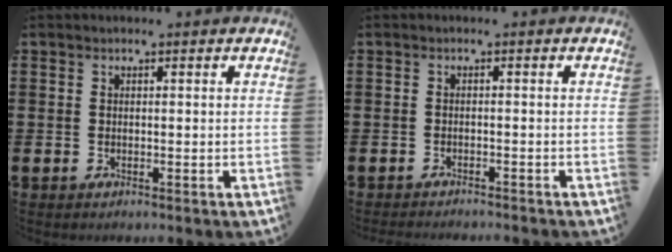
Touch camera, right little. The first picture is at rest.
{"total": 1.0, "force": [-1.0, -0.1, 0.0], "torque": [-0.001, 0.000, -0.020]}